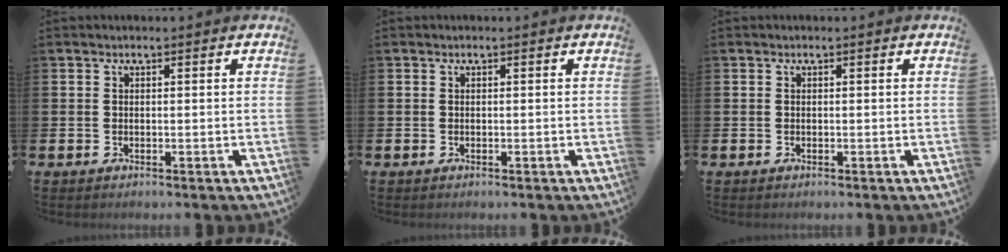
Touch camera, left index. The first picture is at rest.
{"total": 0.0}
{"total": 0.0}